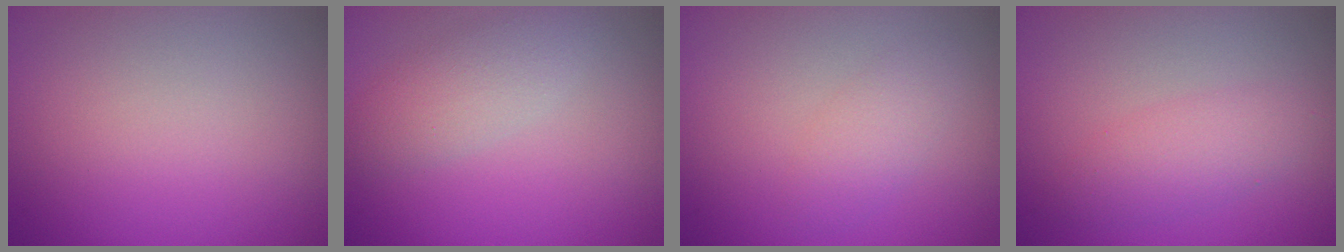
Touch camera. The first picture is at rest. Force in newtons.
{"total": 2.8, "press": 2.8, "slide": 0.2}
{"total": 2.0, "press": 2.0, "slide": 0.2}
{"total": 2.5, "press": 2.5, "slide": 0.1}